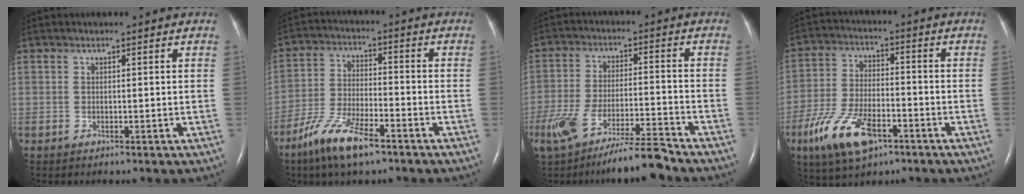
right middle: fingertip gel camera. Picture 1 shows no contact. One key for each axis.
{"total": 10.2, "fx": -6.8, "fy": 2.4, "fz": 7.1, "tx": -0.147, "ty": -0.016, "tz": -0.130}
{"total": 11.9, "fx": -9.6, "fy": 0.7, "fz": 7.1, "tx": -0.133, "ty": -0.017, "tz": -0.166}
{"total": 11.8, "fx": -6.3, "fy": 4.8, "fz": 8.7, "tx": -0.184, "ty": -0.006, "tz": -0.112}